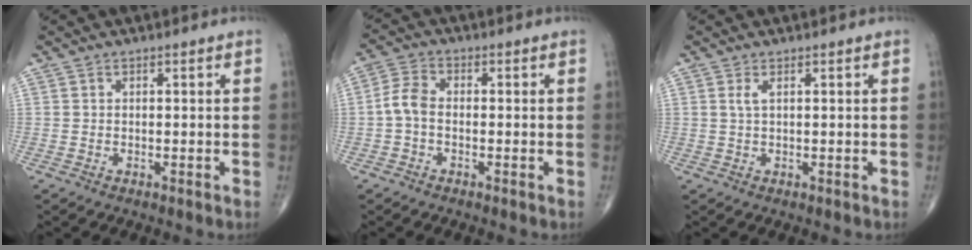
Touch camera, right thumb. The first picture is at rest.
{"total": 4.4, "force": [-0.8, 2.7, 3.4], "torque": [-0.069, 0.014, -0.026]}
{"total": 1.3, "force": [0.5, 0.3, 1.1], "torque": [-0.033, 0.003, 0.012]}